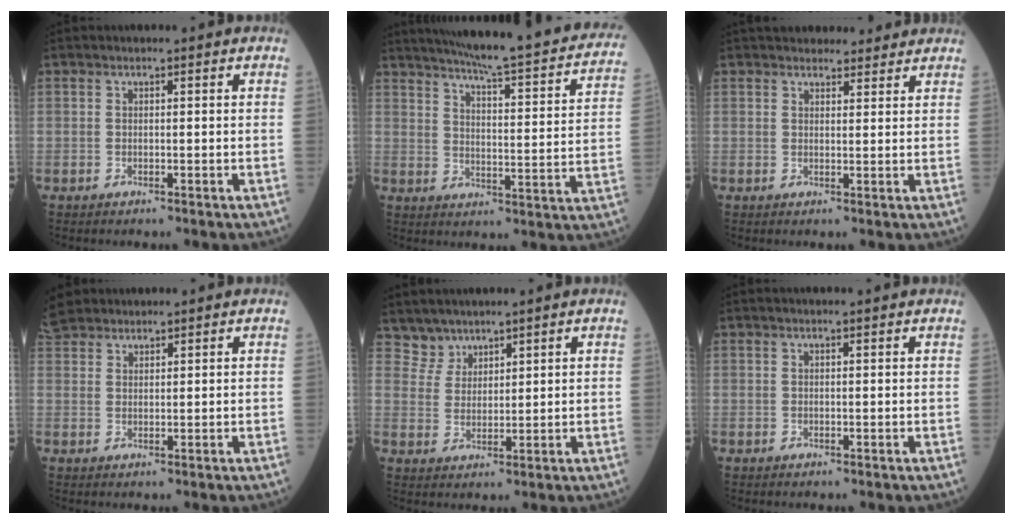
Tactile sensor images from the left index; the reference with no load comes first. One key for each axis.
{"total": 26.1, "fx": 23.0, "fy": 2.1, "fz": 12.1, "tx": -0.177, "ty": -0.046, "tz": 0.286}
{"total": 7.9, "fx": 7.2, "fy": 2.6, "fz": 2.1, "tx": -0.014, "ty": 0.016, "tz": 0.089}
{"total": 6.2, "fx": 5.7, "fy": 2.0, "fz": 1.2, "tx": -0.032, "ty": 0.024, "tz": 0.117}
{"total": 3.5, "fx": 3.1, "fy": 1.4, "fz": -0.7, "tx": 0.013, "ty": 0.009, "tz": 0.066}
{"total": 1.9, "fx": 1.8, "fy": -0.1, "fz": 0.7, "tx": -0.006, "ty": 0.012, "tz": 0.025}